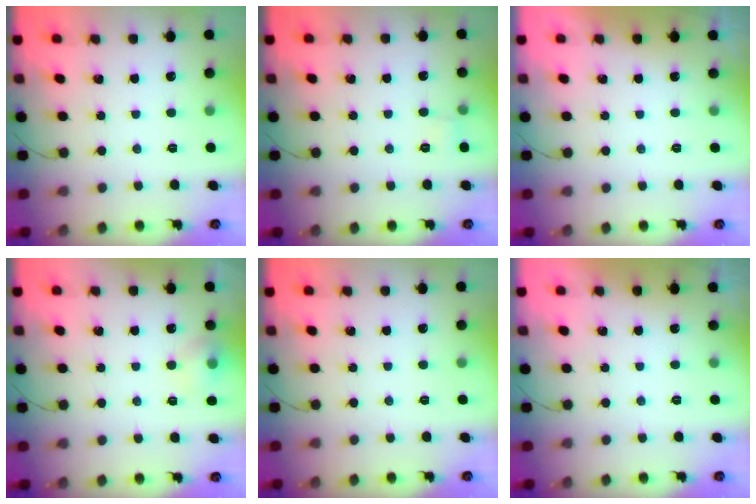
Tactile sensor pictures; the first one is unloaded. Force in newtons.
{"total": 5.4, "press": 5.2, "slide": 1.4}
{"total": 0.0}
{"total": 7.2, "press": 7.0, "slide": 1.5}
{"total": 0.0}
{"total": 0.0}